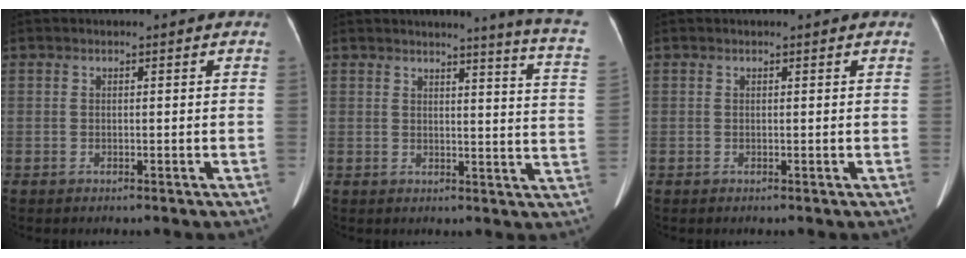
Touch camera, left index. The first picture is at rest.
{"total": 11.6, "force": [10.0, -1.9, 5.5], "torque": [-0.065, -0.080, 0.089]}
{"total": 0.0}